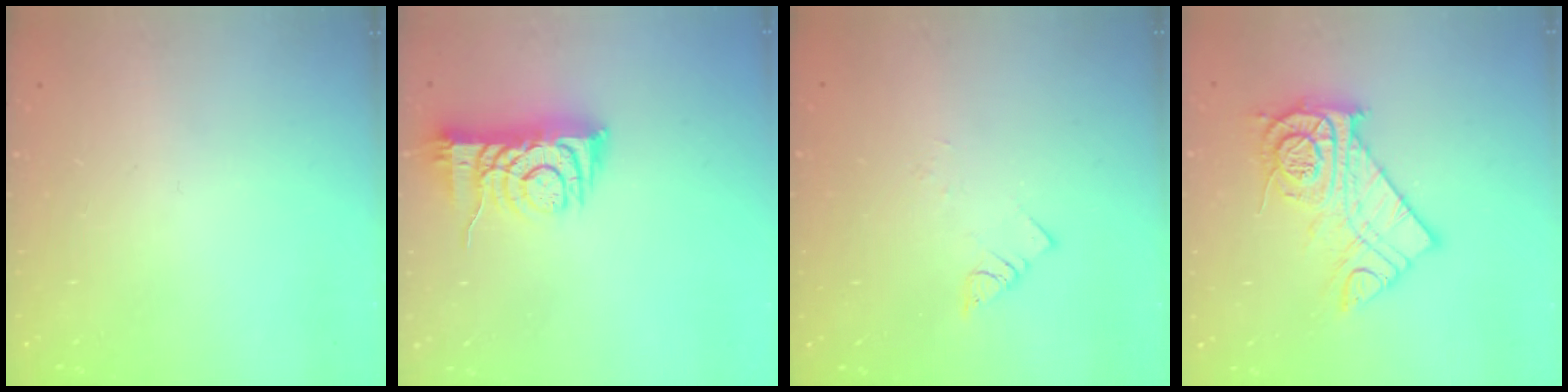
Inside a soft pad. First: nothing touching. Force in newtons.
{"total": 7.6, "press": 7.5, "slide": 1.2}
{"total": 2.8, "press": 2.8, "slide": 0.3}
{"total": 14.0, "press": 13.9, "slide": 1.4}